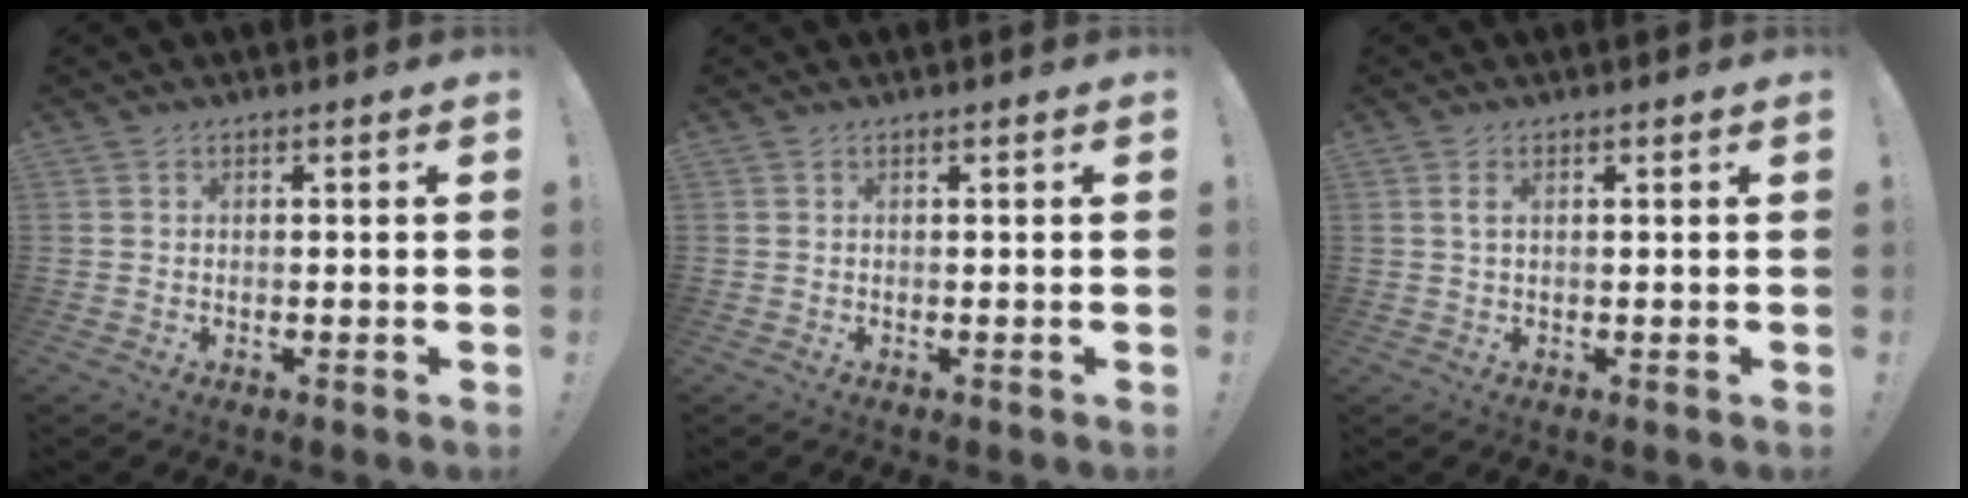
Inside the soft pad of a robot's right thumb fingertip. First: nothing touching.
{"total": 0.0}
{"total": 1.9, "force": [0.7, 0.6, 1.6], "torque": [-0.029, 0.001, 0.010]}